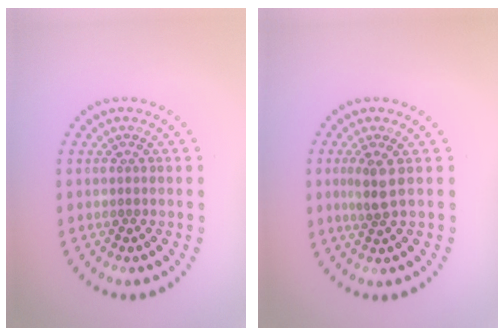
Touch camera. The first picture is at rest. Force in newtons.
{"total": 2.1, "press": 1.6, "slide": 1.4}